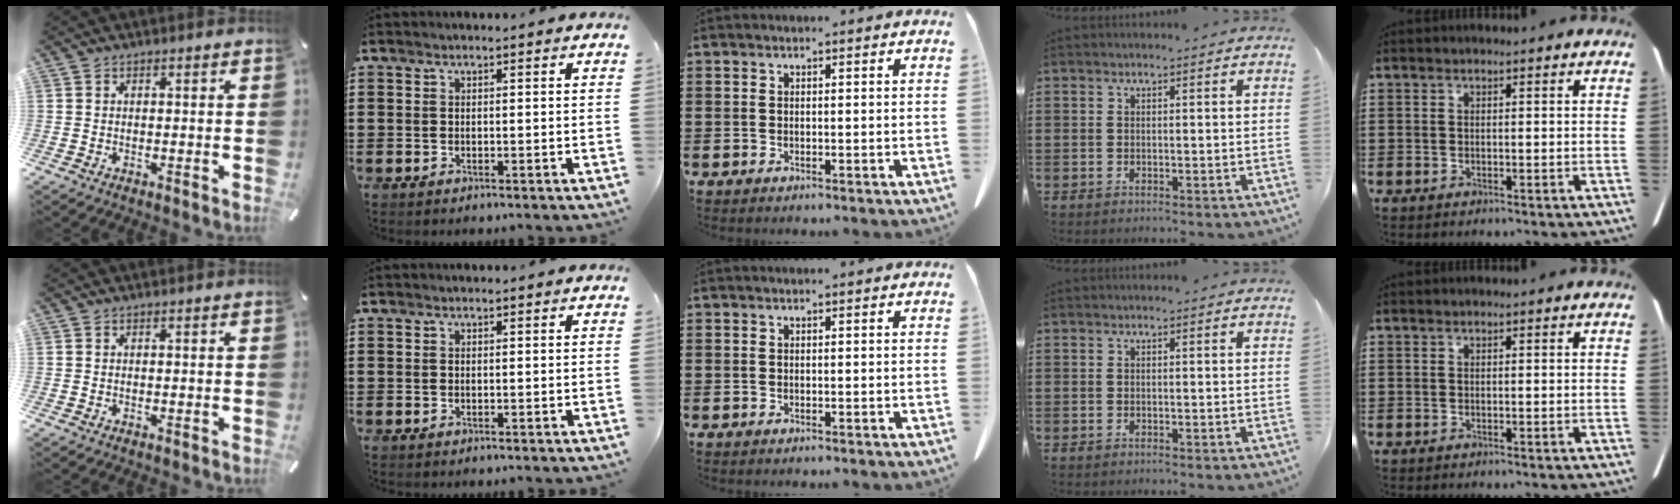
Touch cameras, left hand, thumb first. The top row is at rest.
{}